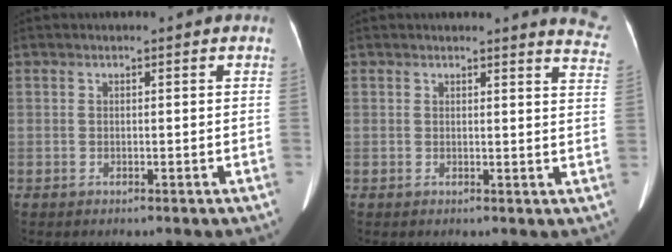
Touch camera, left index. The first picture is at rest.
{"total": 6.7, "force": [6.5, 0.2, 1.3], "torque": [0.004, -0.052, 0.037]}